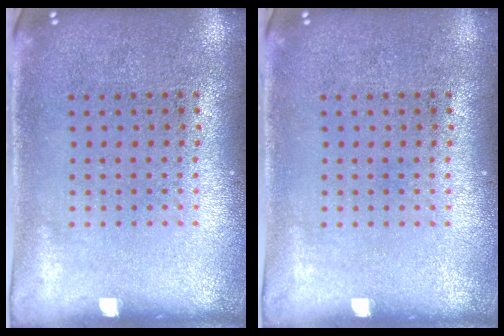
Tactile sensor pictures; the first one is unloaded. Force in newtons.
{"total": 0.0}